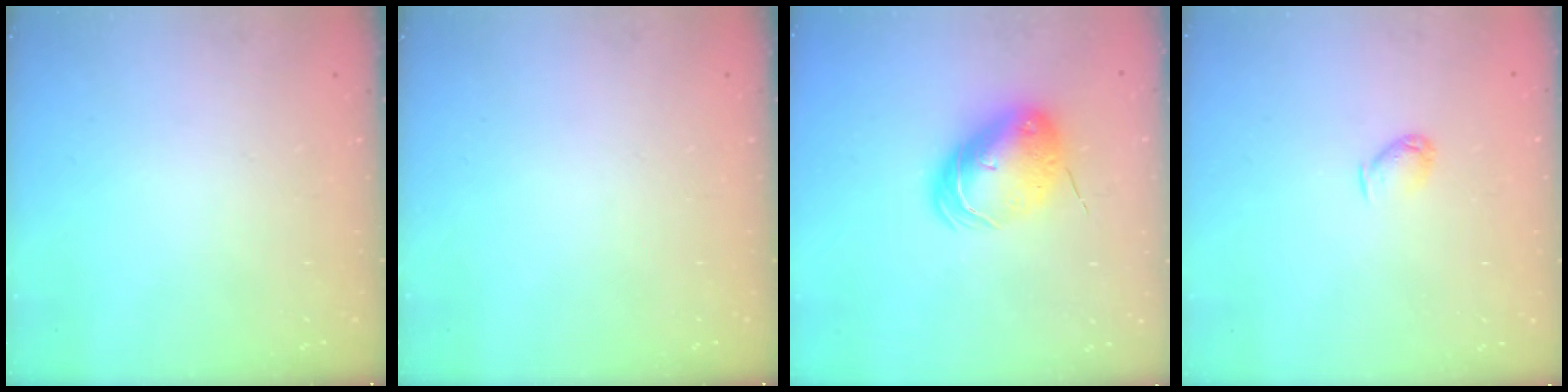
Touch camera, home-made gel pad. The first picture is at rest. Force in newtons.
{"total": 0.0}
{"total": 9.0, "press": 8.9, "slide": 1.7}
{"total": 3.7, "press": 3.7, "slide": 0.6}